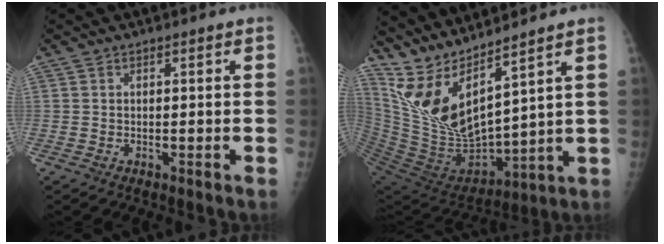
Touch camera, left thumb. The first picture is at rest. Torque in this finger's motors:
{"motor_torque": [0.98, -0.49, 1.10, -1.04, 0.16]}